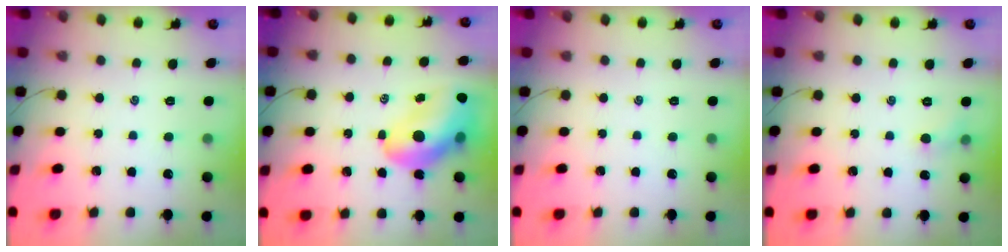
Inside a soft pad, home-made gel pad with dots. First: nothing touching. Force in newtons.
{"total": 15.4, "press": 14.7, "slide": 4.4}
{"total": 0.0}
{"total": 3.4, "press": 3.2, "slide": 1.2}